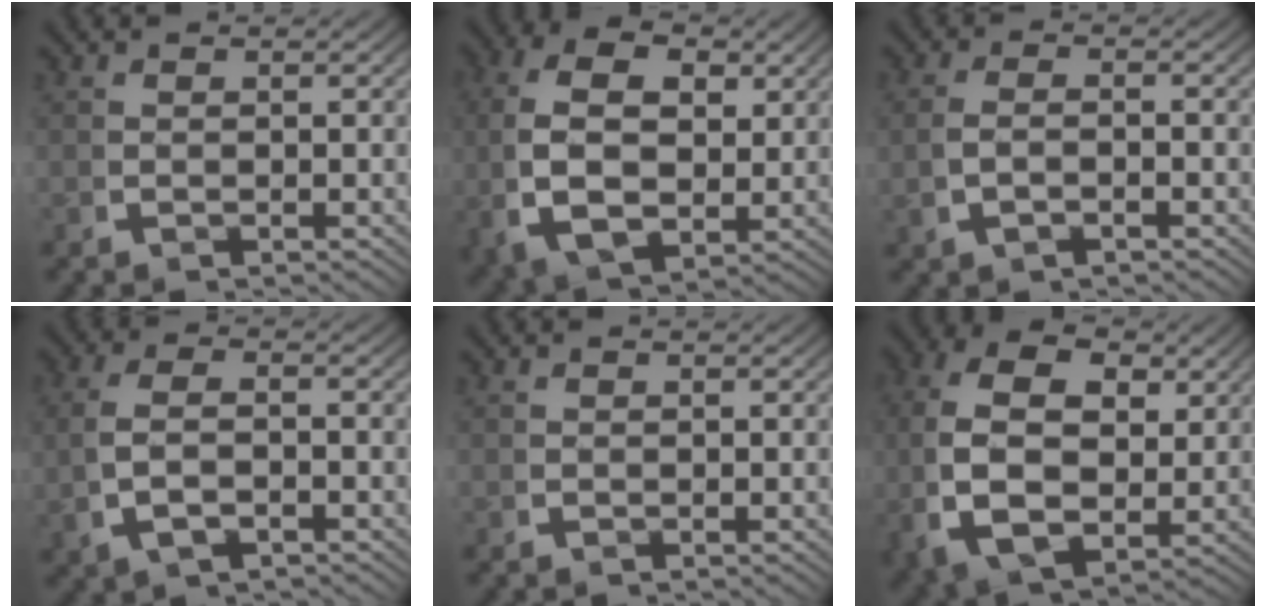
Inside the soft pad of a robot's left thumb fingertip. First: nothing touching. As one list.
[{"total": 9.6, "force": [0.6, 6.3, 7.2], "torque": [-0.169, -0.025, 0.030]}, {"total": 2.0, "force": [-0.4, 0.9, 1.7], "torque": [-0.043, 0.000, -0.004]}, {"total": 4.1, "force": [-0.6, 2.3, 3.4], "torque": [-0.083, -0.005, -0.003]}, {"total": 0.0}, {"total": 10.8, "force": [0.5, 7.2, 8.0], "torque": [-0.191, -0.031, 0.030]}]